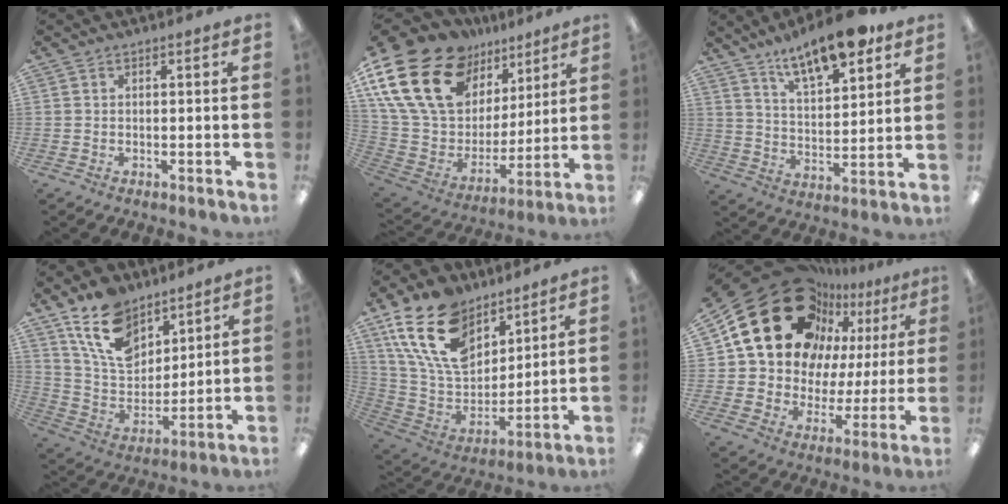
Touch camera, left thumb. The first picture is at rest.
{"total": 23.6, "force": [13.1, 14.7, 13.0], "torque": [-0.290, -0.070, 0.252]}
{"total": 14.4, "force": [10.9, 4.7, 8.1], "torque": [-0.125, -0.055, 0.186]}
{"total": 15.8, "force": [10.4, 9.3, 7.4], "torque": [-0.139, -0.045, 0.199]}
{"total": 20.4, "force": [11.8, 12.7, 10.9], "torque": [-0.232, -0.046, 0.218]}
{"total": 23.2, "force": [13.2, 15.3, 11.4], "torque": [-0.199, -0.078, 0.255]}